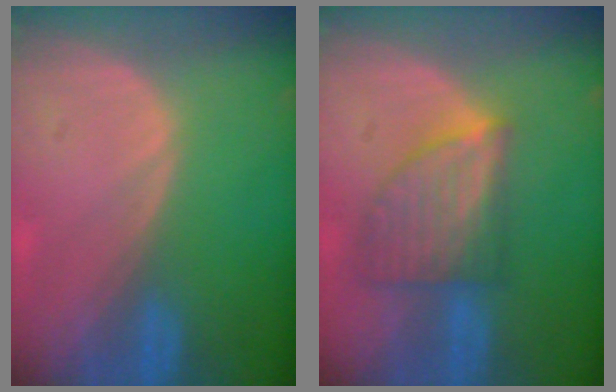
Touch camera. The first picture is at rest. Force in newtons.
{"total": 7.2, "press": 6.6, "slide": 2.8}